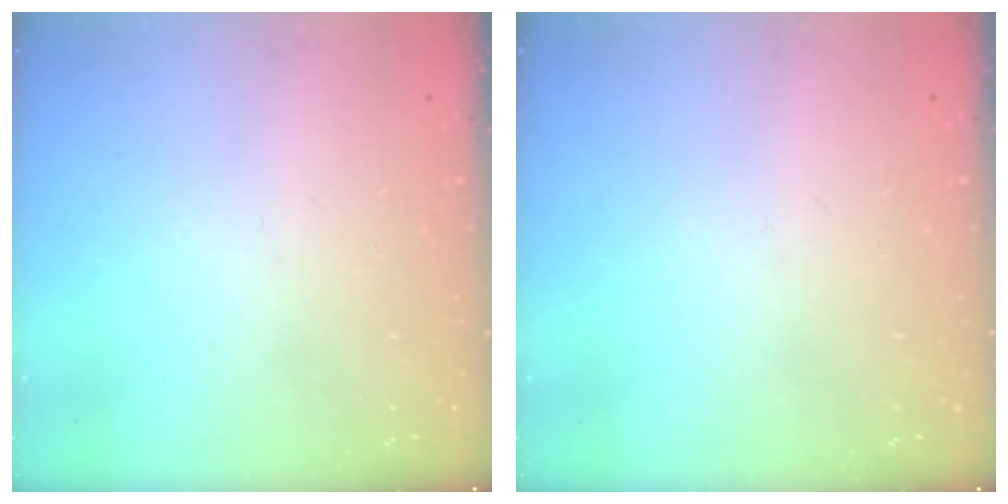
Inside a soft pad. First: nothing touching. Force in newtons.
{"total": 0.0}